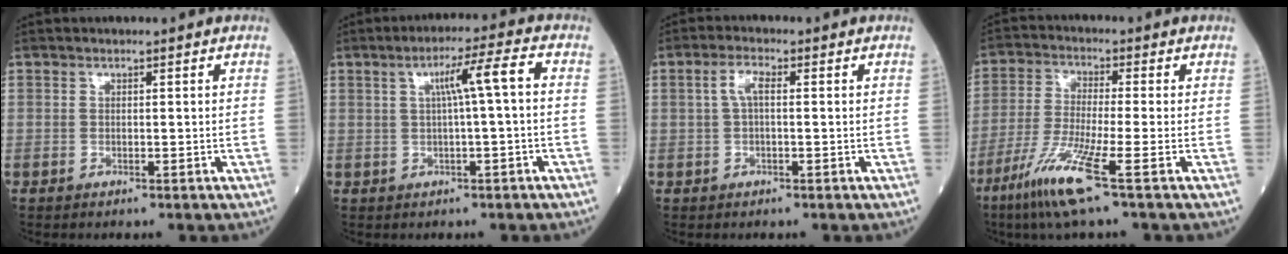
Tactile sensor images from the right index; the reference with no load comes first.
{"total": 5.9, "force": [0.8, -0.3, 5.9], "torque": [-0.099, 0.014, 0.014]}
{"total": 2.9, "force": [0.4, 0.9, 2.7], "torque": [-0.059, 0.011, 0.010]}
{"total": 9.8, "force": [-5.3, -1.1, 8.2], "torque": [-0.170, -0.033, -0.108]}